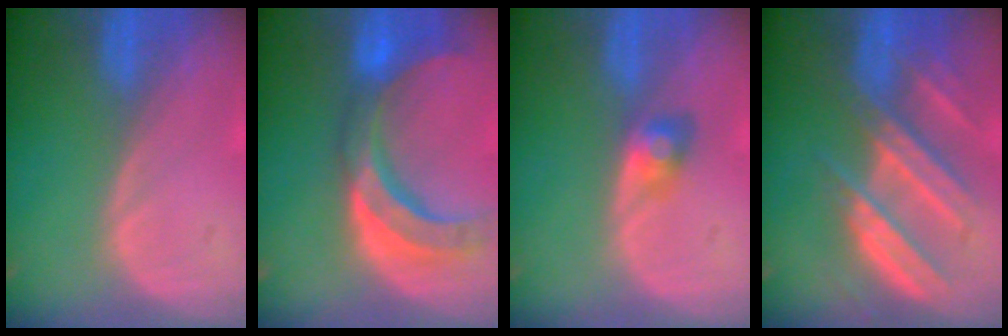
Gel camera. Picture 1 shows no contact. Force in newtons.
{"total": 11.0, "press": 9.5, "slide": 5.6}
{"total": 2.7, "press": 2.7, "slide": 0.3}
{"total": 9.5, "press": 8.4, "slide": 4.3}